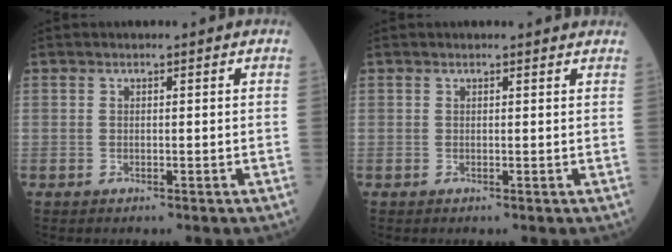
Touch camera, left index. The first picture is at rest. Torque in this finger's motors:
{"motor_torque": [1.06, -1.07, 0.08, 0.02]}